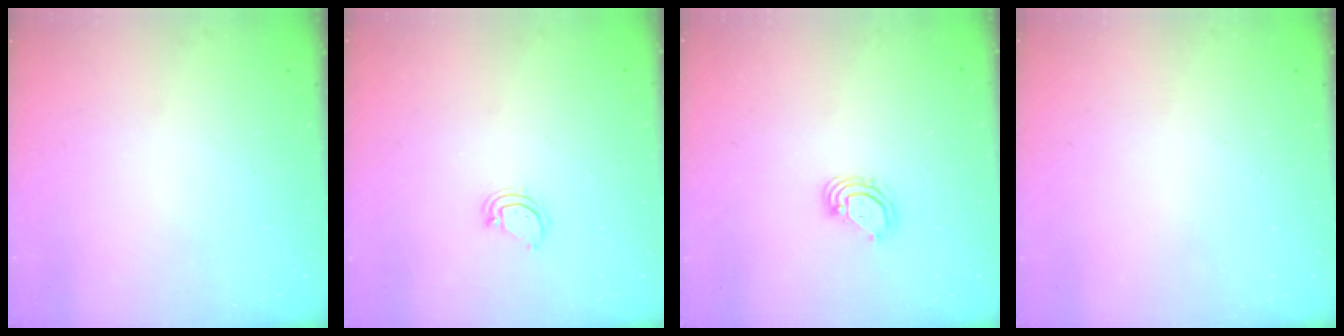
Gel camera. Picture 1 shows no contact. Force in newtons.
{"total": 3.6, "press": 3.6, "slide": 0.2}
{"total": 3.6, "press": 3.6, "slide": 0.3}
{"total": 0.0}